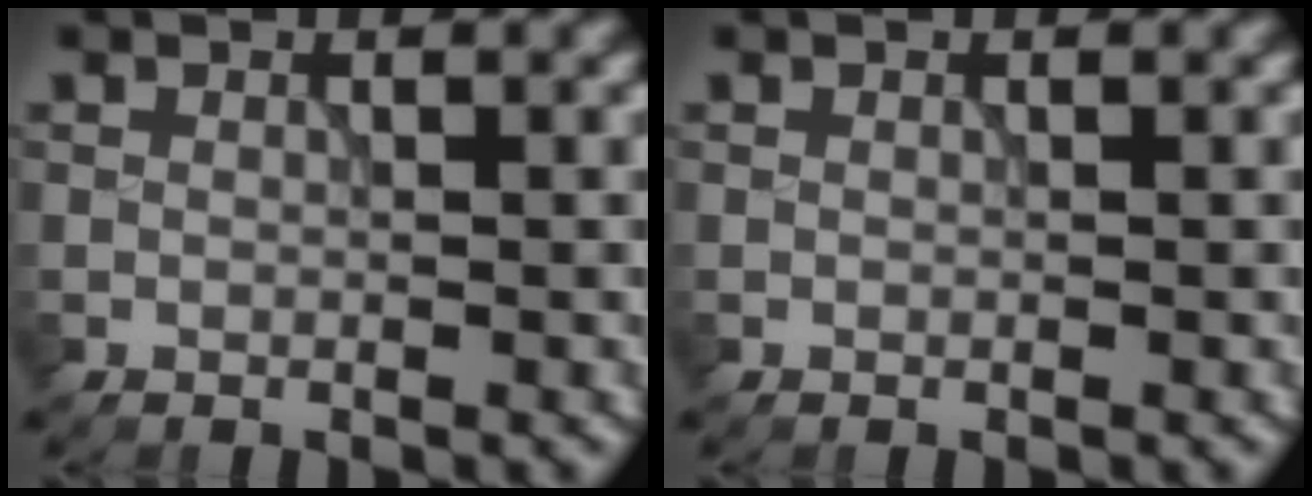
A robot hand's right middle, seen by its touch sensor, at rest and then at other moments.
{"total": 0.0}